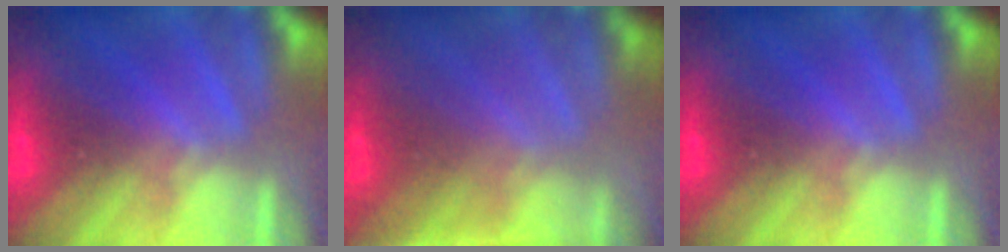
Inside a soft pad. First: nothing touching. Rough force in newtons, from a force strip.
{"total": 1.7}
{"total": 0.0}